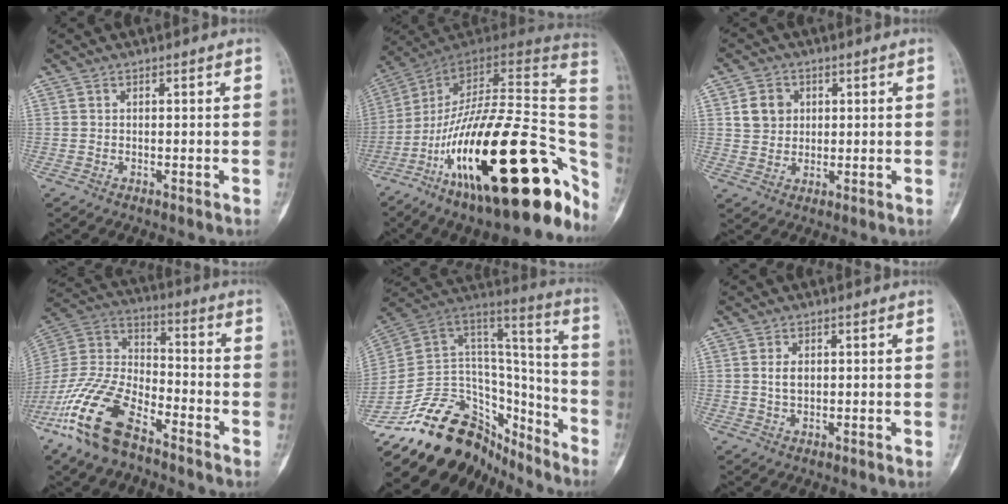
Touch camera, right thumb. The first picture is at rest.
{"total": 36.1, "force": [-13.4, 12.5, 31.1], "torque": [-0.393, 0.067, -0.212]}
{"total": 5.6, "force": [1.6, 4.9, 2.3], "torque": [-0.017, -0.004, 0.028]}
{"total": 18.4, "force": [-11.2, 8.3, 12.0], "torque": [-0.248, 0.053, -0.222]}
{"total": 26.6, "force": [-19.2, 14.8, 11.0], "torque": [-0.167, 0.102, -0.306]}
{"total": 2.6, "force": [0.4, 1.7, 2.0], "torque": [-0.030, -0.002, 0.009]}